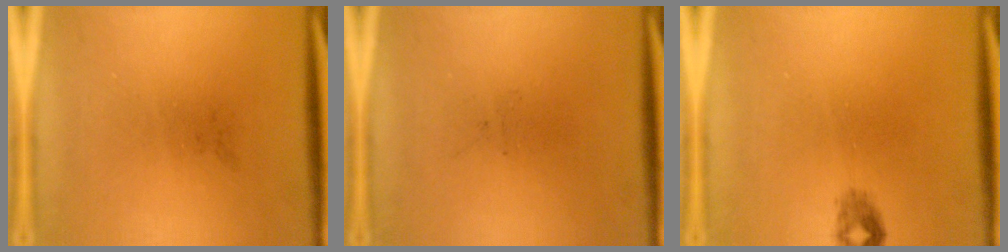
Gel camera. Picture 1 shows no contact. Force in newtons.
{"total": 0.0}
{"total": 1.2}